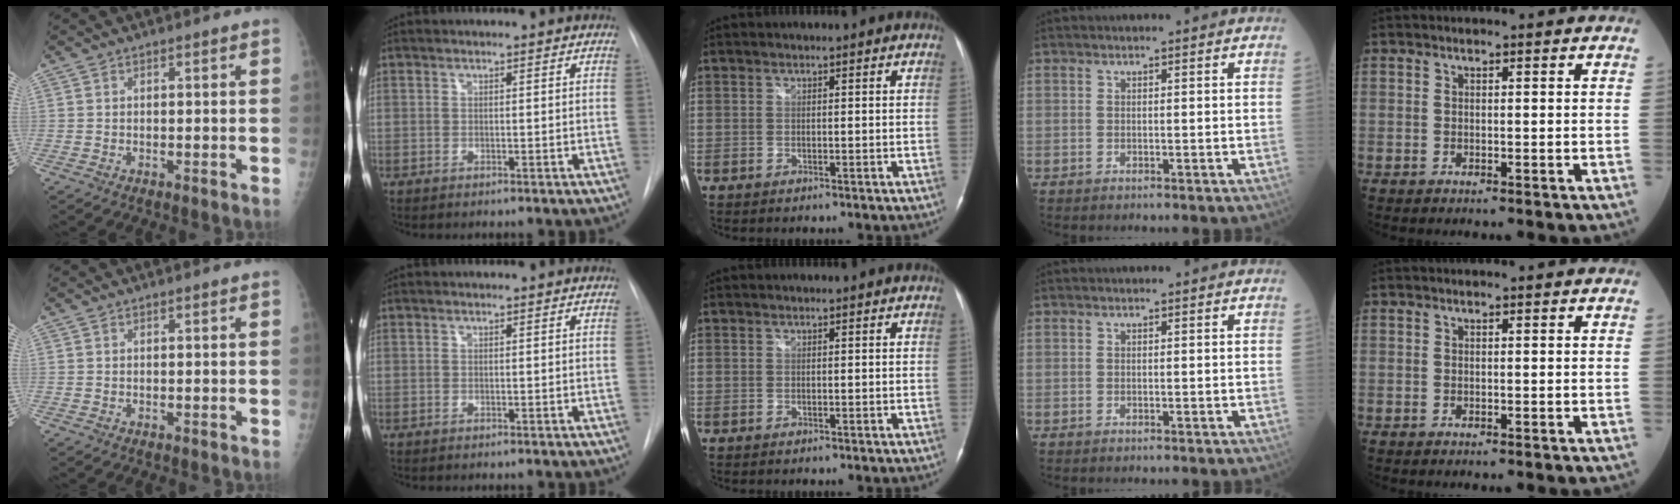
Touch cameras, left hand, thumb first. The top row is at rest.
{}